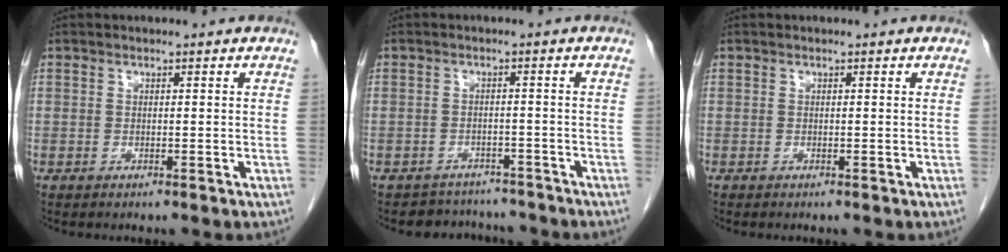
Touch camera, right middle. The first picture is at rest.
{"total": 5.1, "force": [-4.6, 1.9, -0.6], "torque": [0.012, 0.018, -0.062]}
{"total": 0.0}